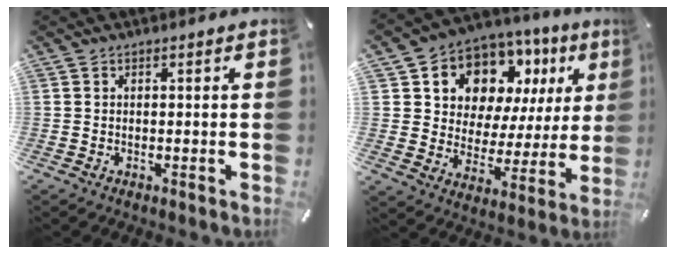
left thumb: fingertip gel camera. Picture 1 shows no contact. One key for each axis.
{"total": 10.4, "fx": 6.9, "fy": 7.4, "fz": 2.3, "tx": -0.052, "ty": -0.069, "tz": 0.130}